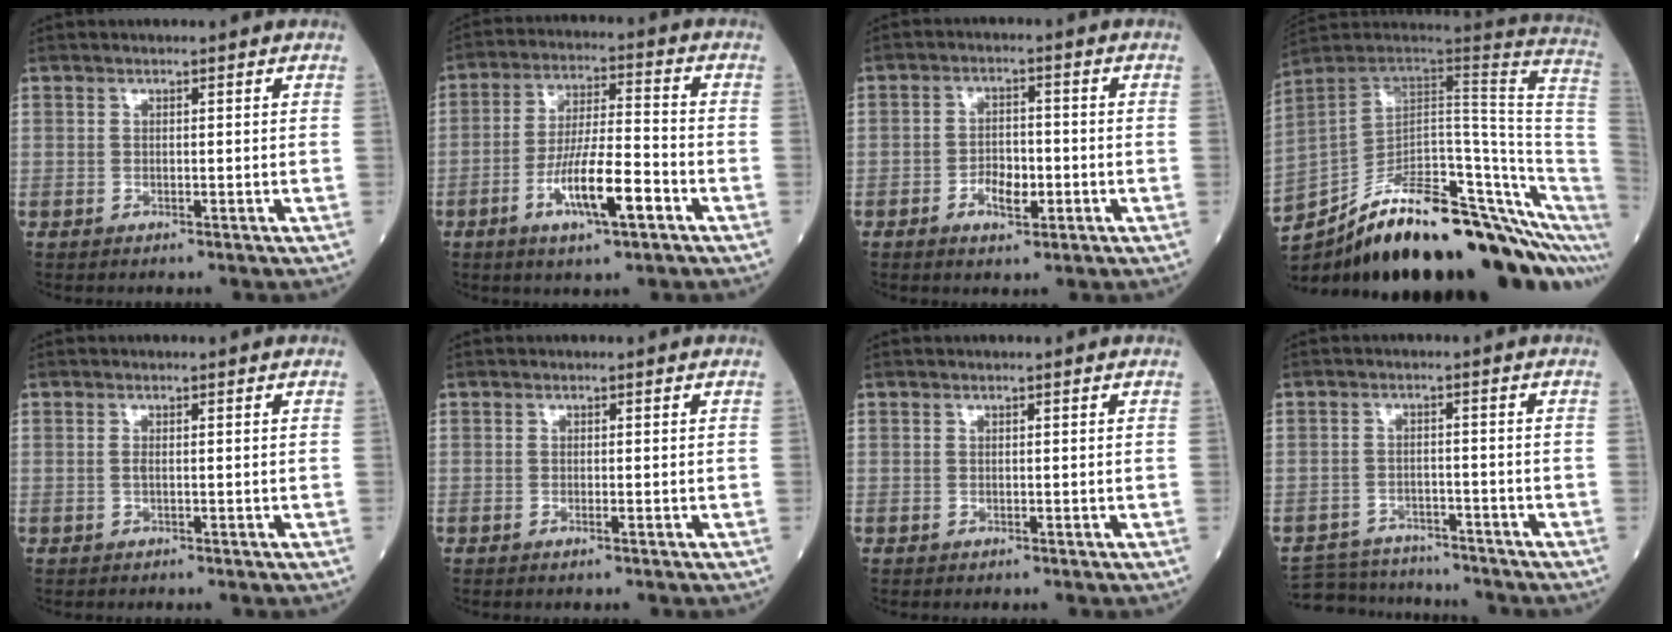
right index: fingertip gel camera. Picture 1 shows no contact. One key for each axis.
{"total": 10.5, "fx": -4.6, "fy": 1.6, "fz": 9.4, "tx": -0.170, "ty": -0.003, "tz": -0.081}
{"total": 4.6, "fx": -1.8, "fy": 2.2, "fz": 3.6, "tx": -0.059, "ty": 0.004, "tz": -0.030}
{"total": 31.3, "fx": -19.9, "fy": 7.3, "fz": 23.0, "tx": -0.289, "ty": 0.000, "tz": -0.302}
{"total": 0.6, "fx": 0.0, "fy": 0.1, "fz": 0.6, "tx": -0.015, "ty": -0.001, "tz": -0.002}
{"total": 0.6, "fx": -0.4, "fy": -0.1, "fz": 0.5, "tx": -0.007, "ty": -0.001, "tz": -0.007}
{"total": 0.0}
{"total": 8.9, "fx": -8.4, "fy": 2.7, "fz": 1.1, "tx": -0.016, "ty": 0.008, "tz": -0.126}